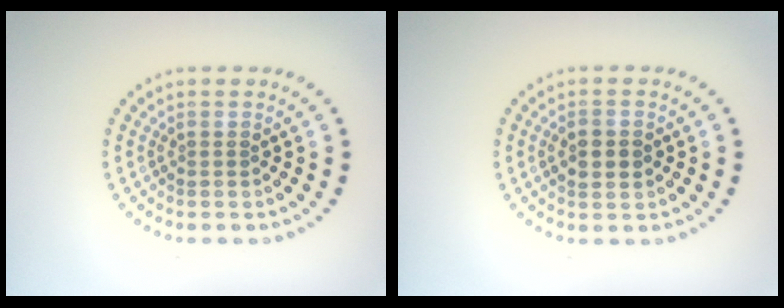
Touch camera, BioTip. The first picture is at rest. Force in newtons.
{"total": 3.0, "press": 3.0, "slide": 0.0}